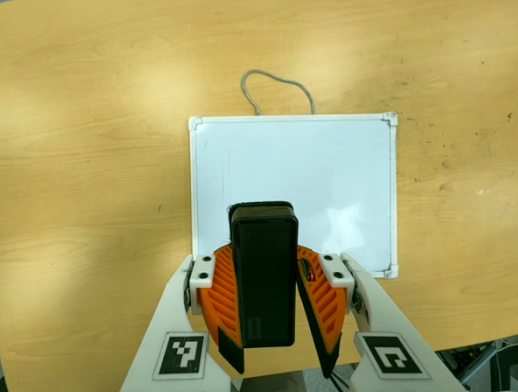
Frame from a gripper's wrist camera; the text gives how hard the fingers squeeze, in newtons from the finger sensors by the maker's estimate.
{"total": 9.0, "left": 9.2, "right": 8.7}